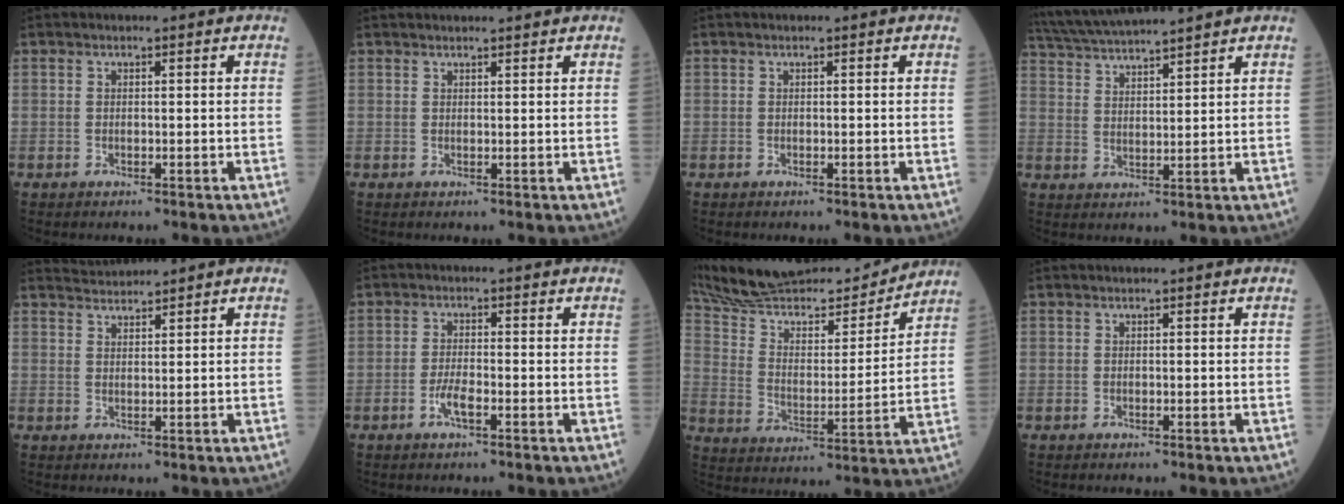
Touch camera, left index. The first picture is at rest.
{"total": 4.3, "force": [4.1, 0.4, 1.2], "torque": [-0.012, 0.024, 0.052]}
{"total": 0.0}
{"total": 12.1, "force": [11.1, -0.2, 4.8], "torque": [-0.099, 0.028, 0.191]}
{"total": 2.8, "force": [2.7, -0.7, -0.5], "torque": [-0.001, 0.012, 0.059]}
{"total": 2.6, "force": [-1.3, 0.4, 2.2], "torque": [-0.049, -0.002, -0.028]}
{"total": 23.1, "force": [21.3, 4.0, 8.1], "torque": [-0.147, -0.005, 0.335]}
{"total": 0.0}